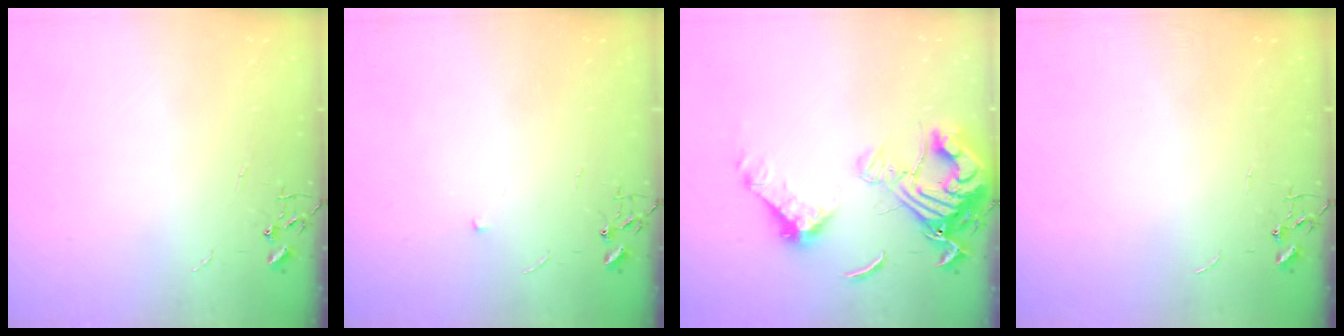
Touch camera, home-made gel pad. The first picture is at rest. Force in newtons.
{"total": 4.0, "press": 3.7, "slide": 1.6}
{"total": 17.6, "press": 17.5, "slide": 2.0}
{"total": 0.0}